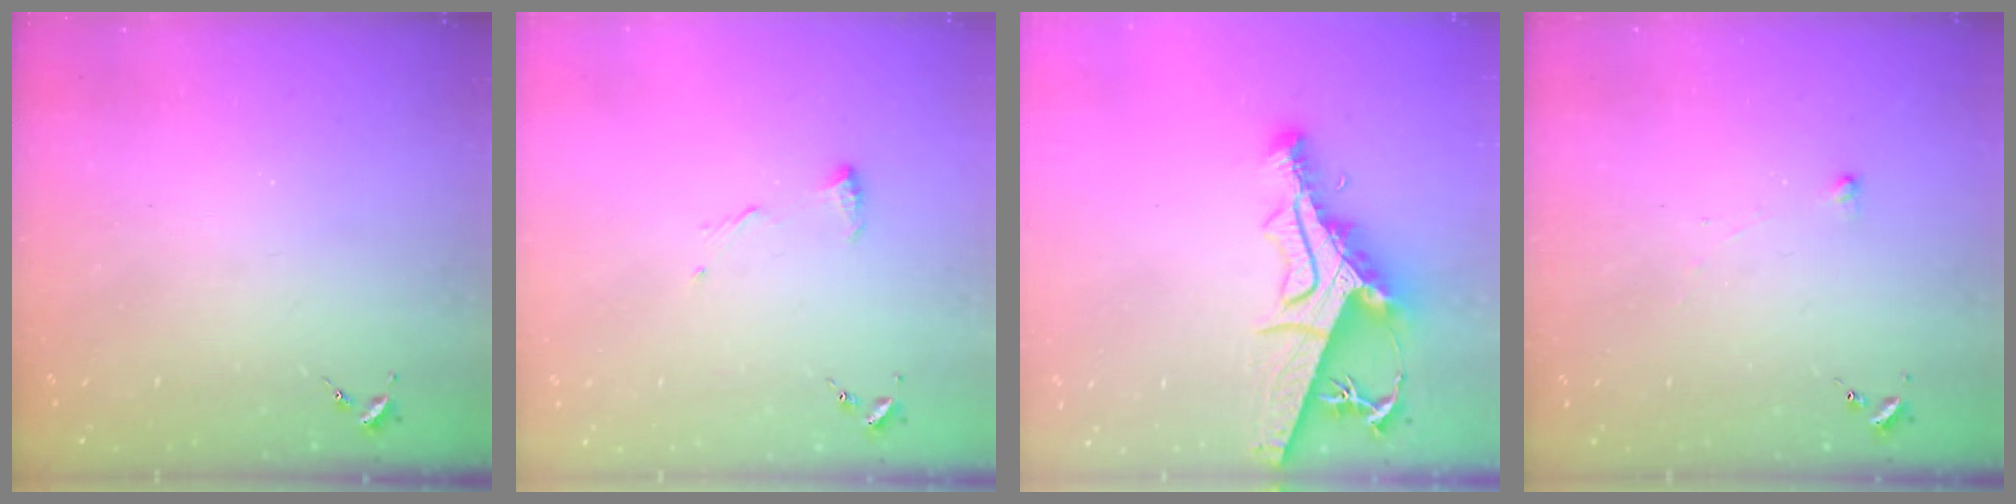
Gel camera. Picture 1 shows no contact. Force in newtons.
{"total": 8.0, "press": 7.9, "slide": 0.7}
{"total": 11.8, "press": 11.7, "slide": 1.3}
{"total": 2.6, "press": 2.6, "slide": 0.6}